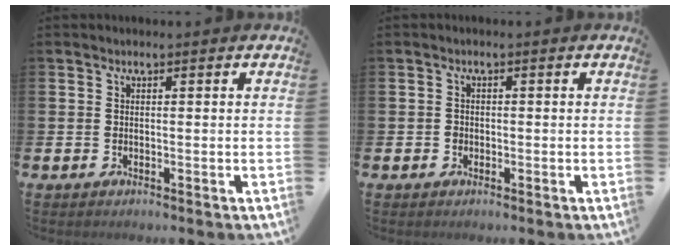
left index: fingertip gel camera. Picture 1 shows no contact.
{"total": 1.0, "force": [-0.4, 0.9, 0.2], "torque": [0.001, 0.003, -0.011]}